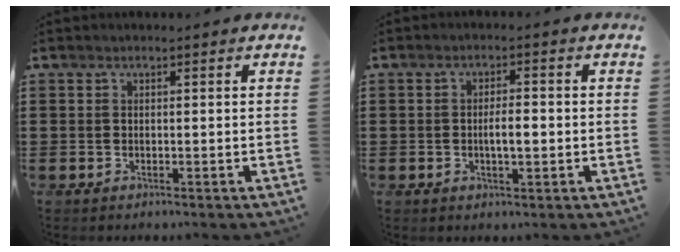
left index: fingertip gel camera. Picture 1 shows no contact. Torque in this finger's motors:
{"motor_torque": [0.92, 0.60, 0.26, 0.06]}